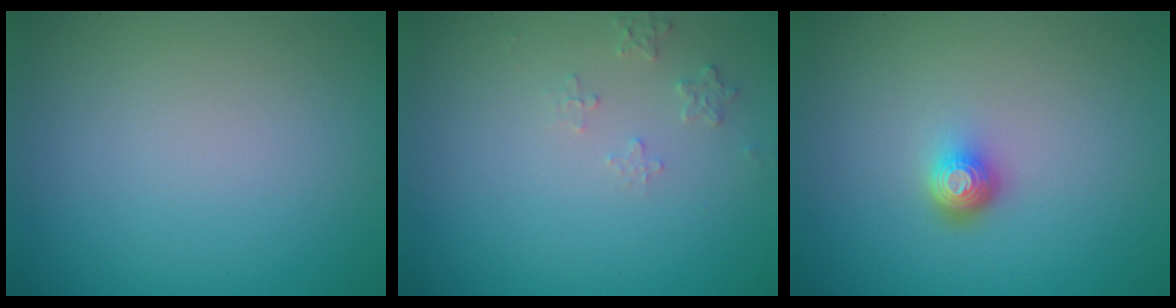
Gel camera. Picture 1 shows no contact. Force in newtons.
{"total": 1.3, "press": 1.3, "slide": 0.2}
{"total": 1.9, "press": 1.4, "slide": 1.3}